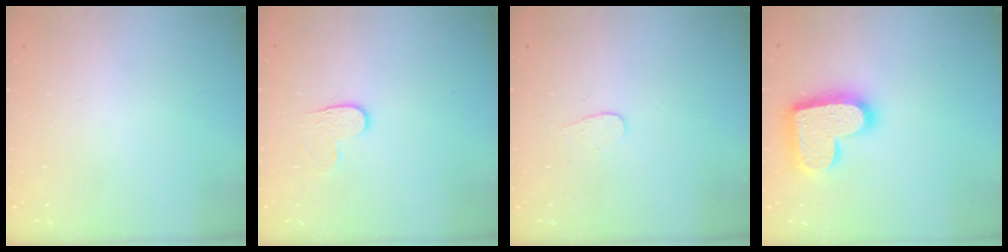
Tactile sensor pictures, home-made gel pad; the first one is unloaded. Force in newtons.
{"total": 3.6, "press": 3.6, "slide": 0.4}
{"total": 3.2, "press": 3.2, "slide": 0.3}
{"total": 18.1, "press": 18.1, "slide": 1.1}